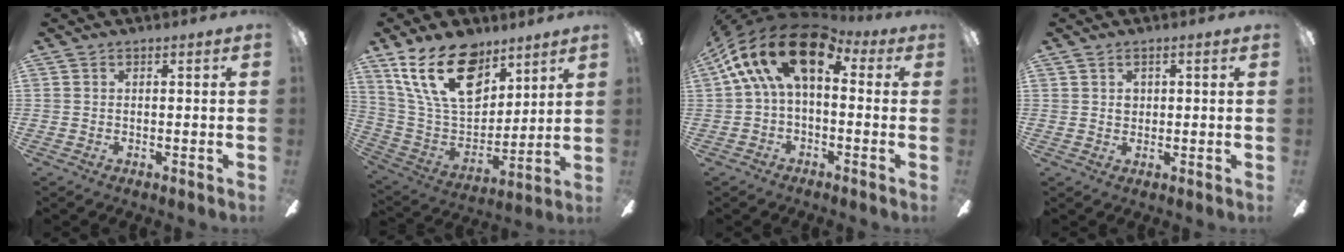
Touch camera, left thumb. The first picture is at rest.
{"total": 22.0, "force": [12.5, 12.2, 13.2], "torque": [-0.256, -0.058, 0.224]}
{"total": 17.5, "force": [5.4, 9.4, 13.7], "torque": [-0.254, -0.013, 0.095]}
{"total": 1.9, "force": [0.4, 1.5, 1.1], "torque": [-0.015, 0.003, 0.005]}